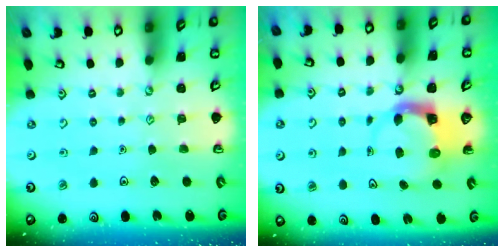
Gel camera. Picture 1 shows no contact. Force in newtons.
{"total": 3.9, "press": 3.8, "slide": 0.6}